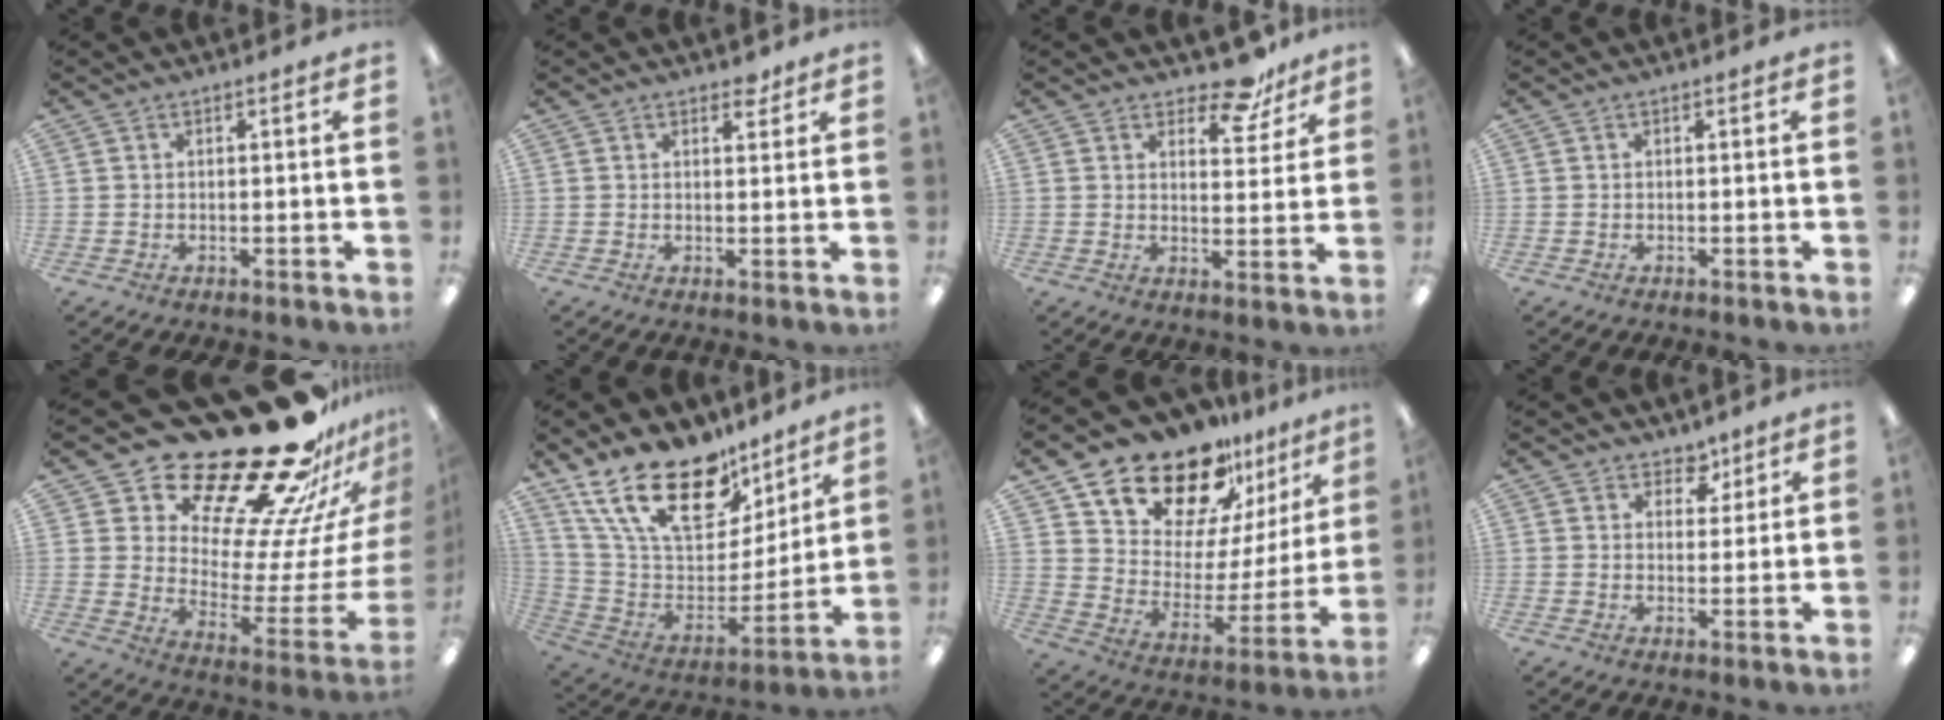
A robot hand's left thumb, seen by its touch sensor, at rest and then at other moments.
{"total": 2.9, "force": [2.3, 1.4, 0.8], "torque": [0.005, -0.010, 0.039]}
{"total": 9.3, "force": [7.5, 3.9, 3.9], "torque": [-0.046, -0.050, 0.132]}
{"total": 0.0}
{"total": 29.7, "force": [24.1, 9.9, 14.3], "torque": [-0.204, -0.192, 0.430]}
{"total": 23.7, "force": [16.3, 11.1, 13.1], "torque": [-0.233, -0.107, 0.296]}
{"total": 20.1, "force": [16.9, 8.7, 6.6], "torque": [-0.117, -0.133, 0.296]}
{"total": 4.6, "force": [3.3, 3.1, 0.8], "torque": [0.002, -0.021, 0.055]}